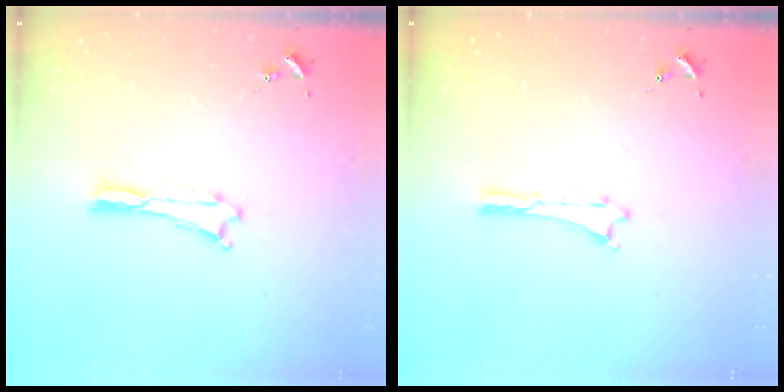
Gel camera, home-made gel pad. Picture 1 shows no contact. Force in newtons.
{"total": 0.0}